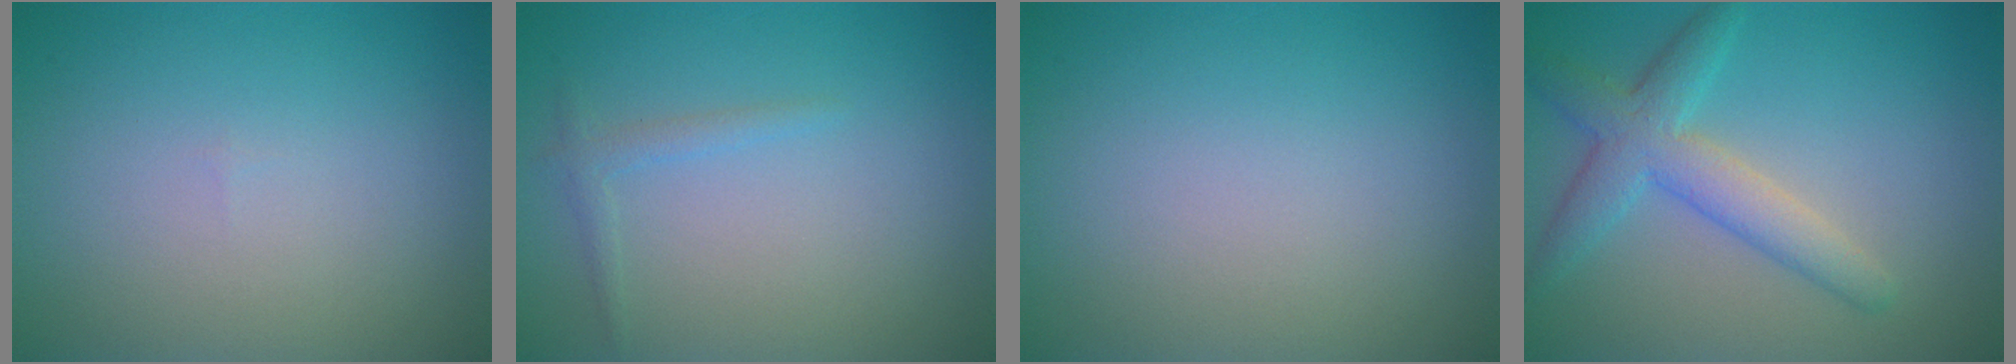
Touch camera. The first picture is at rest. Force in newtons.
{"total": 1.1, "press": 1.1, "slide": 0.0}
{"total": 0.0}
{"total": 4.3, "press": 4.3, "slide": 0.1}